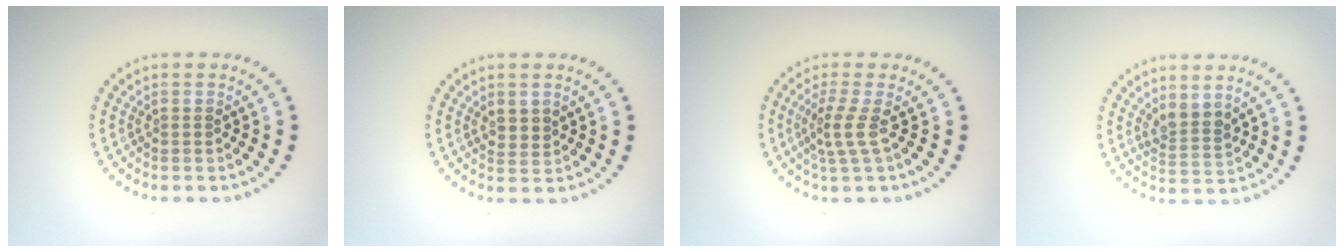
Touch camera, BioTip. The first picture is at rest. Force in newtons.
{"total": 1.5, "press": 1.4, "slide": 0.7}
{"total": 2.3, "press": 1.6, "slide": 1.7}
{"total": 2.2, "press": 1.8, "slide": 1.2}